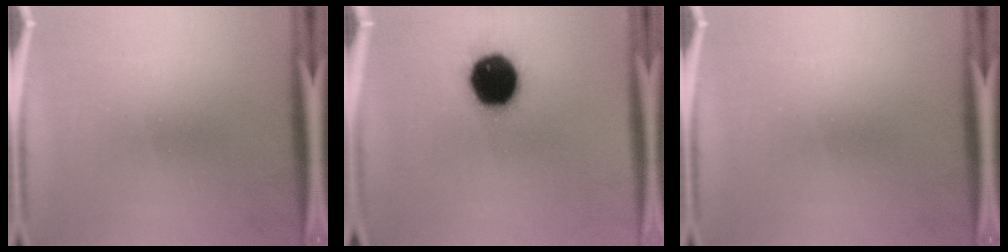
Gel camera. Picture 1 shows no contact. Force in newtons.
{"total": 17.1}
{"total": 0.0}